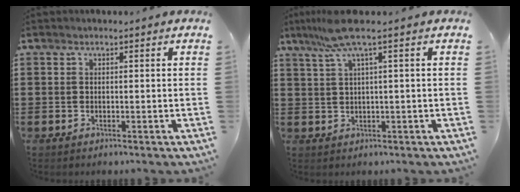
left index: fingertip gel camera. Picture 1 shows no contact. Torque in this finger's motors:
{"motor_torque": [0.72, -0.62, 0.46, 0.14]}